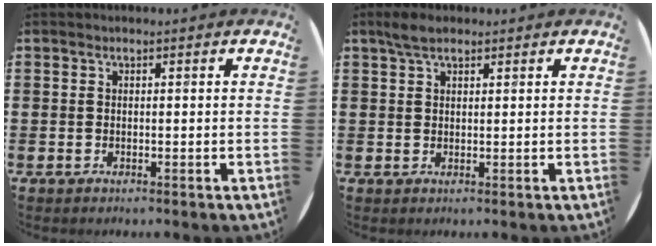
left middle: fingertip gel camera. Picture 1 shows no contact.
{"total": 2.6, "force": [2.0, 1.0, 1.3], "torque": [-0.022, 0.004, 0.035]}